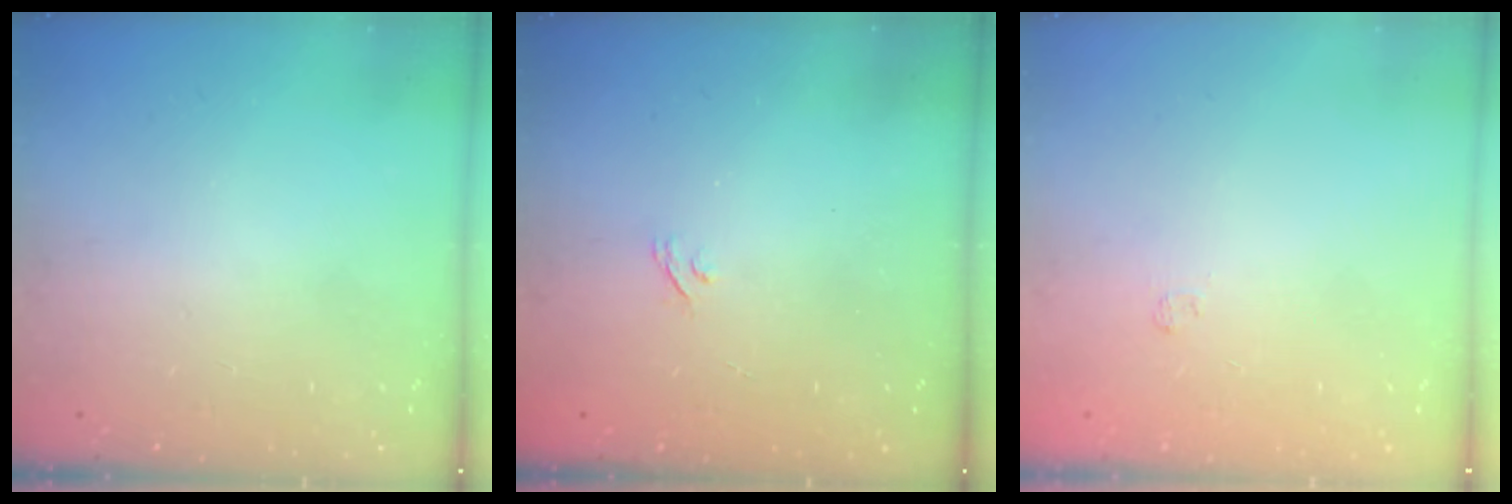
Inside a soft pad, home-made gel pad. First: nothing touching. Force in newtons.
{"total": 2.2, "press": 1.9, "slide": 1.1}
{"total": 1.7, "press": 1.2, "slide": 1.1}